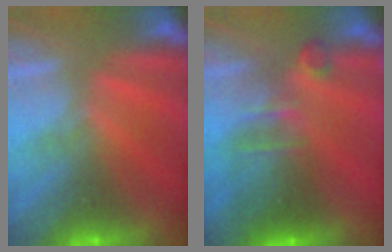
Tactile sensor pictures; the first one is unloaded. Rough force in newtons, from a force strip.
{"total": 7.1}